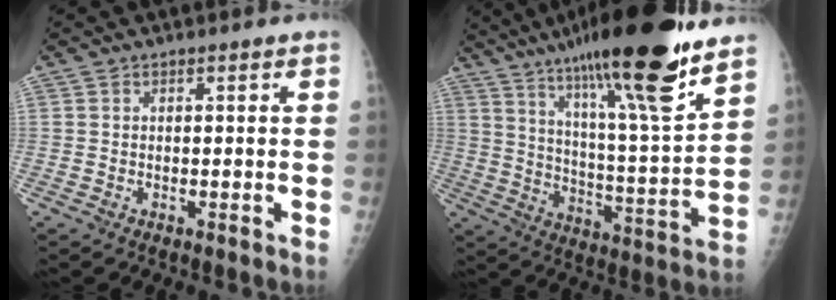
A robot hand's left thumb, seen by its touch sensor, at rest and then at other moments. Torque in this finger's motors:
{"motor_torque": [2.52, -0.75, 1.58, -1.20, 0.45]}